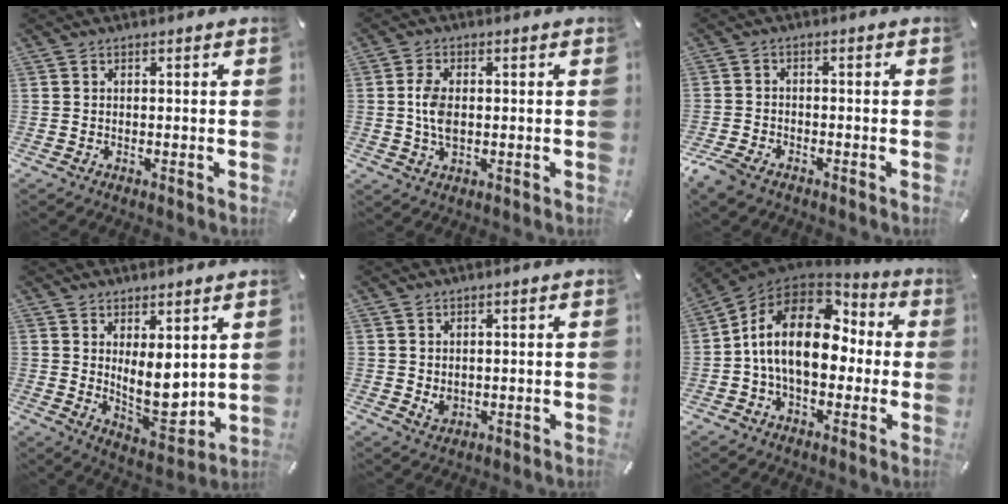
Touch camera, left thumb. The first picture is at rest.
{"total": 5.4, "force": [0.1, 3.2, 4.3], "torque": [-0.105, 0.000, -0.004]}
{"total": 4.5, "force": [-3.3, 2.4, 1.9], "torque": [-0.054, 0.010, -0.067]}
{"total": 9.8, "force": [3.0, 5.4, 7.7], "torque": [-0.113, -0.042, 0.058]}
{"total": 2.6, "force": [0.4, 2.2, 1.2], "torque": [-0.006, -0.003, 0.005]}
{"total": 17.3, "force": [0.8, 11.3, 13.1], "torque": [-0.251, 0.014, 0.013]}